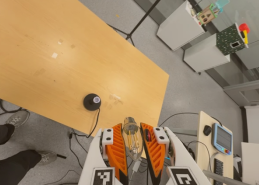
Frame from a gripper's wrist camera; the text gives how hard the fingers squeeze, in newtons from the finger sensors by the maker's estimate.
{"total": 20.7, "left": 22.2, "right": 19.2}